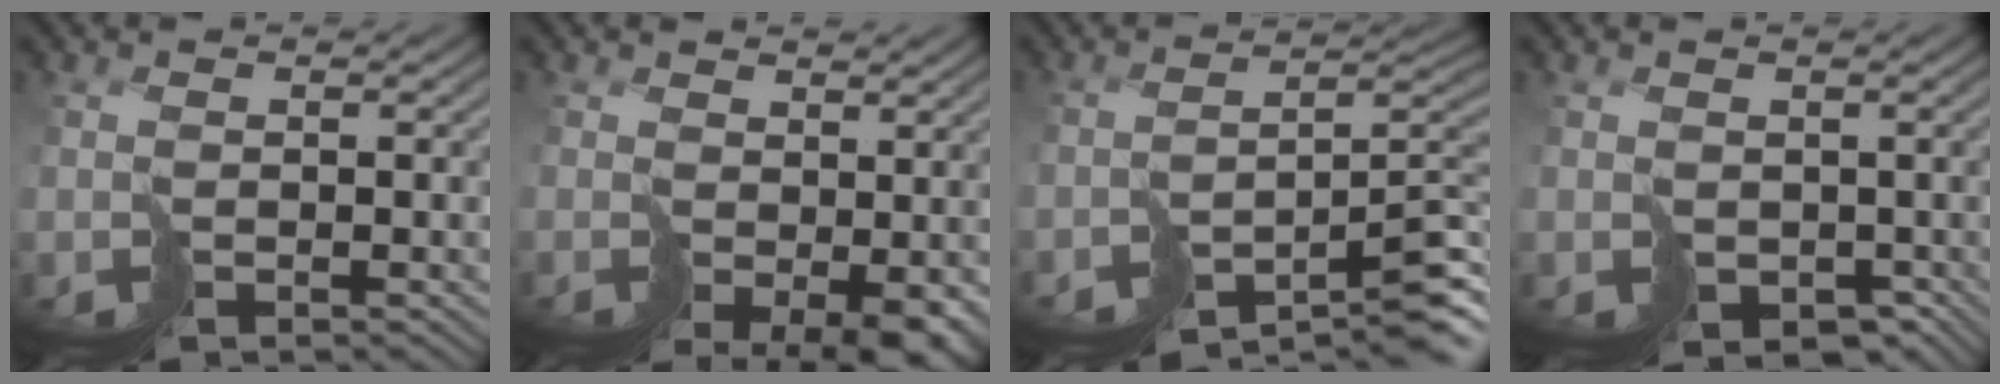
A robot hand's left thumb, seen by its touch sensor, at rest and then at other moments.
{"total": 7.2, "force": [-2.0, 4.2, 5.5], "torque": [-0.106, -0.032, -0.006]}
{"total": 8.6, "force": [-6.5, 2.4, 5.1], "torque": [-0.079, -0.015, -0.088]}
{"total": 3.1, "force": [-0.6, 2.7, 1.5], "torque": [-0.029, -0.019, 0.004]}